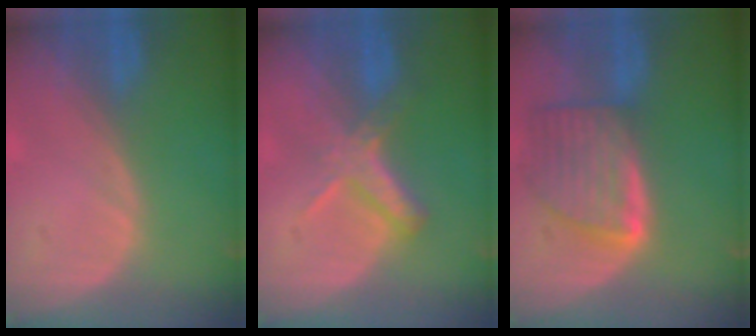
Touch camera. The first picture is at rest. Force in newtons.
{"total": 5.6, "press": 5.2, "slide": 2.2}
{"total": 8.1, "press": 7.3, "slide": 3.4}